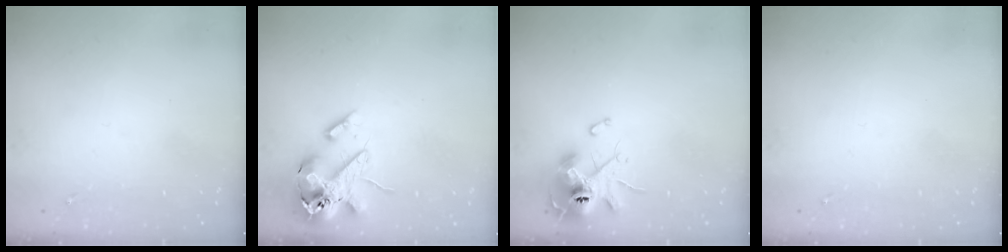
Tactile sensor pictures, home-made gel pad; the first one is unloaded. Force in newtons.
{"total": 16.9, "press": 16.7, "slide": 2.8}
{"total": 11.9, "press": 11.7, "slide": 1.7}
{"total": 0.0}